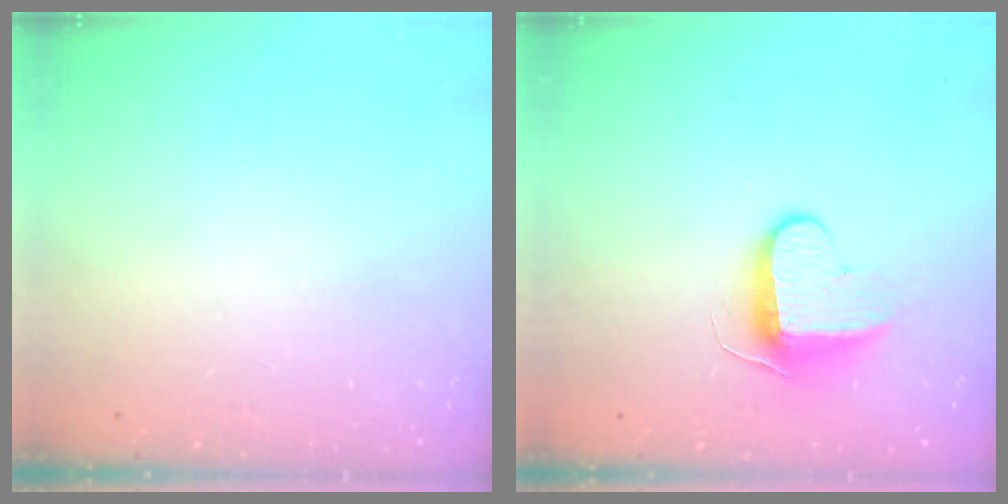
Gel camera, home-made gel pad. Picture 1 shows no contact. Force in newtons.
{"total": 9.1, "press": 9.1, "slide": 0.8}